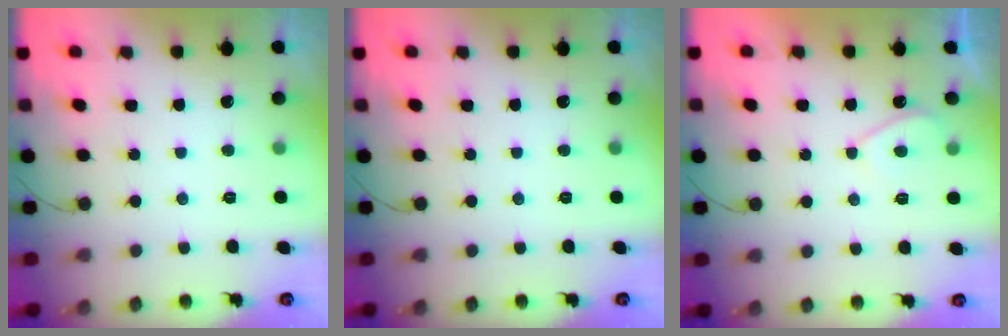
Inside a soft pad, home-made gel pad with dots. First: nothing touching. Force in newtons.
{"total": 0.0}
{"total": 2.8, "press": 2.7, "slide": 0.5}